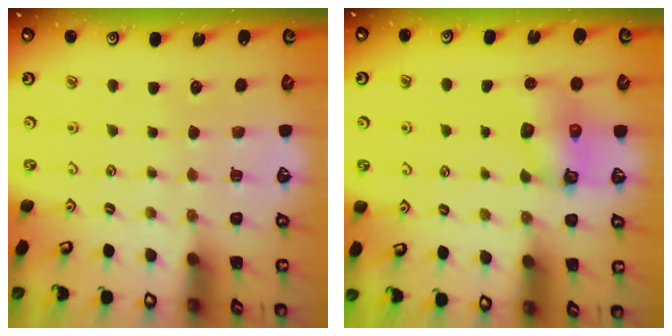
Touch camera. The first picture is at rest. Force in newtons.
{"total": 7.1, "press": 7.1, "slide": 0.5}